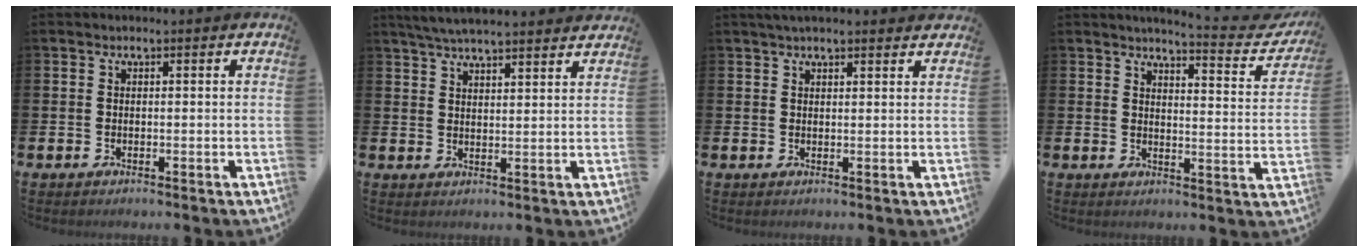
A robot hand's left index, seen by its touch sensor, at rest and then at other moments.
{"total": 5.2, "force": [5.0, 0.3, 1.4], "torque": [-0.038, -0.017, 0.091]}
{"total": 2.4, "force": [2.2, 0.3, 0.8], "torque": [-0.019, 0.000, 0.041]}
{"total": 4.0, "force": [3.9, 0.2, 1.1], "torque": [-0.019, -0.041, 0.057]}